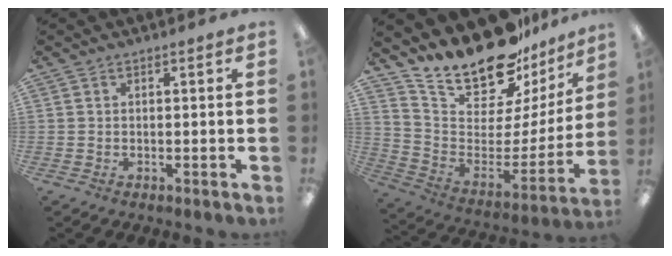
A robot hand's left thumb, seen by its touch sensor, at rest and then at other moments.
{"total": 20.8, "force": [18.5, 6.8, 6.6], "torque": [-0.124, -0.148, 0.332]}